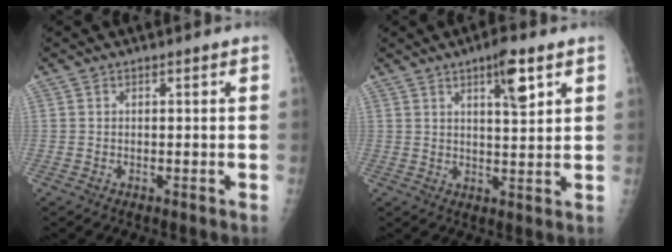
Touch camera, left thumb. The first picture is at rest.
{"total": 6.5, "force": [3.4, 1.6, 5.2], "torque": [-0.073, -0.018, 0.052]}